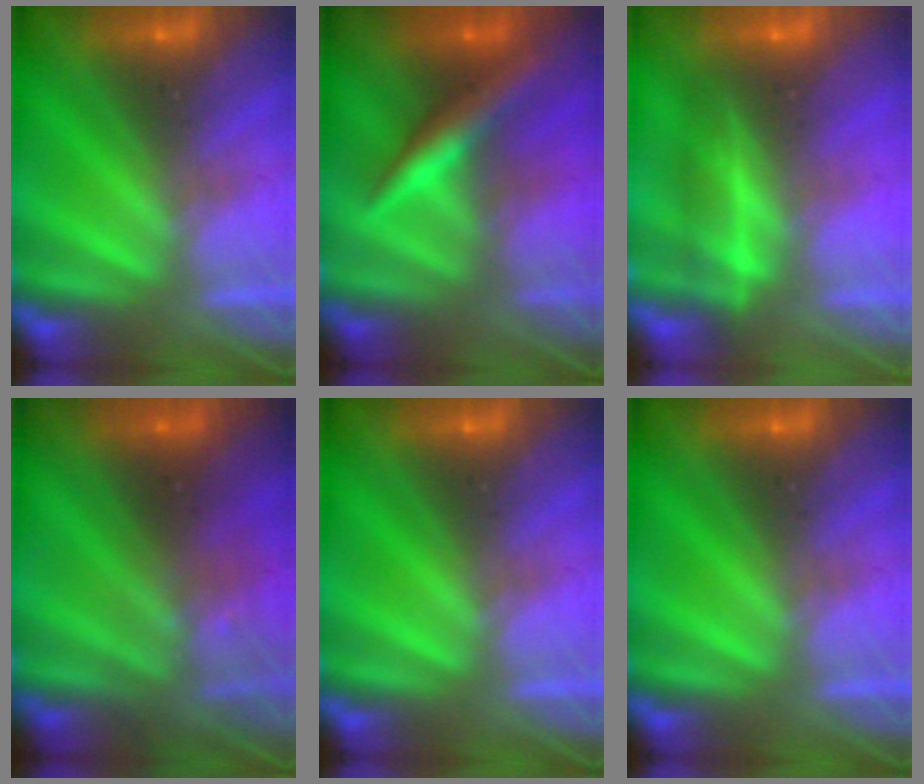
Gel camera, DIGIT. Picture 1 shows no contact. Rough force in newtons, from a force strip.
{"total": 2.4}
{"total": 2.2}
{"total": 2.8}
{"total": 0.0}
{"total": 0.0}